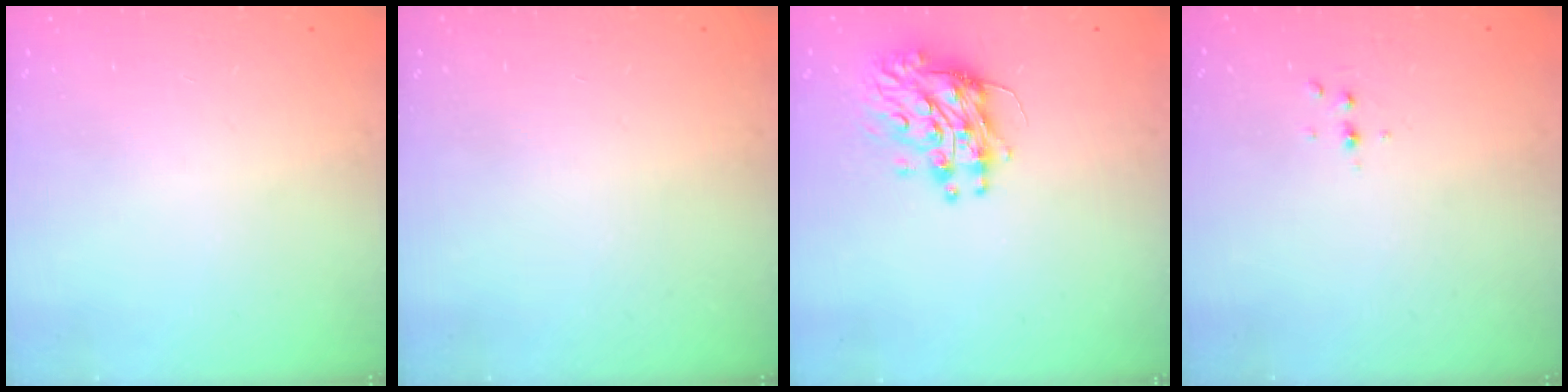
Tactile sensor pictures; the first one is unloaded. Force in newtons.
{"total": 0.0}
{"total": 10.1, "press": 10.1, "slide": 1.0}
{"total": 4.0, "press": 3.6, "slide": 1.8}